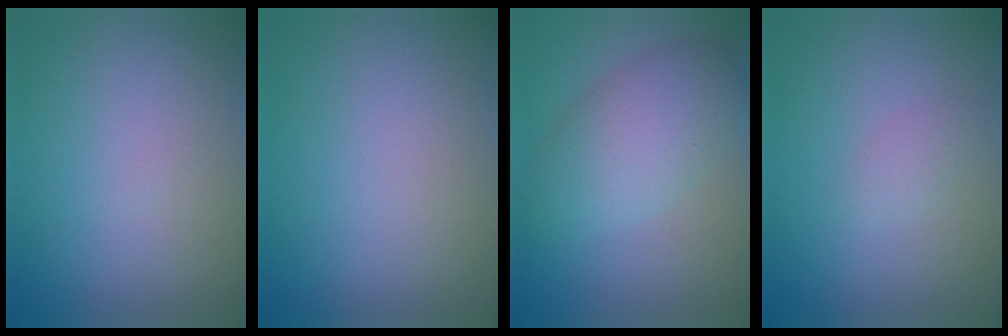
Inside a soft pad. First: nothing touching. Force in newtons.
{"total": 0.0}
{"total": 5.6, "press": 5.6, "slide": 0.2}
{"total": 1.2, "press": 1.2, "slide": 0.1}